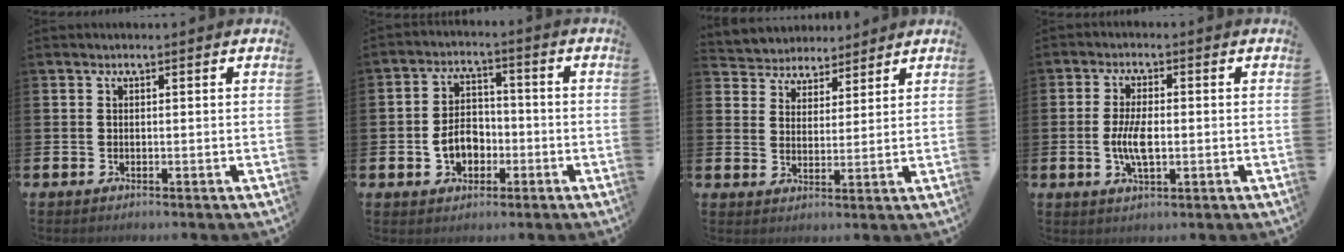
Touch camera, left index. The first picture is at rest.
{"total": 5.4, "force": [-1.7, 4.0, 3.1], "torque": [-0.050, 0.007, -0.036]}
{"total": 4.3, "force": [3.9, 1.5, -1.0], "torque": [-0.009, -0.023, 0.069]}
{"total": 5.2, "force": [-0.5, 2.1, 4.8], "torque": [-0.089, 0.001, -0.013]}